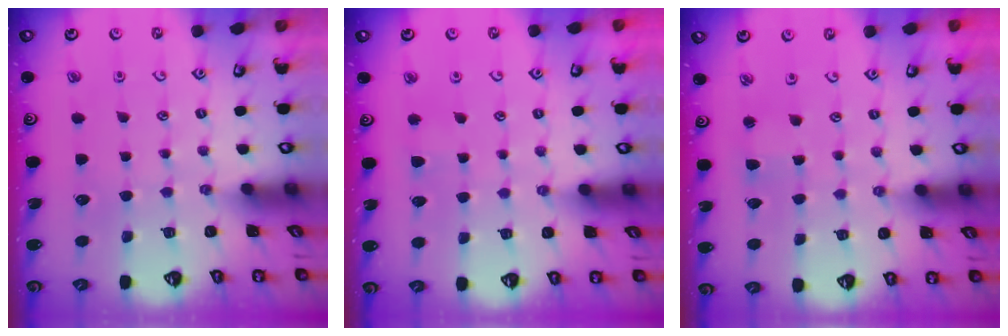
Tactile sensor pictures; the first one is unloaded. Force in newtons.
{"total": 2.9, "press": 2.9, "slide": 0.4}
{"total": 2.9, "press": 2.9, "slide": 0.3}